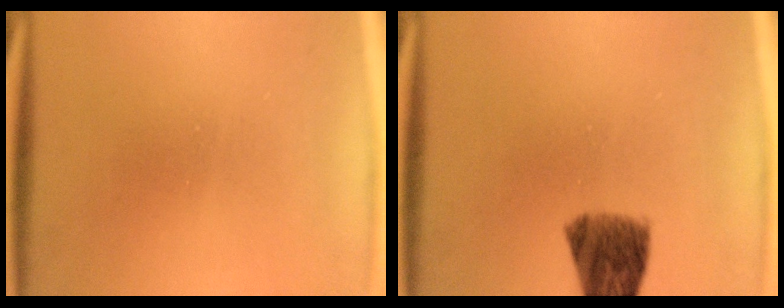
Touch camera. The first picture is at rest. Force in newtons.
{"total": 8.5}